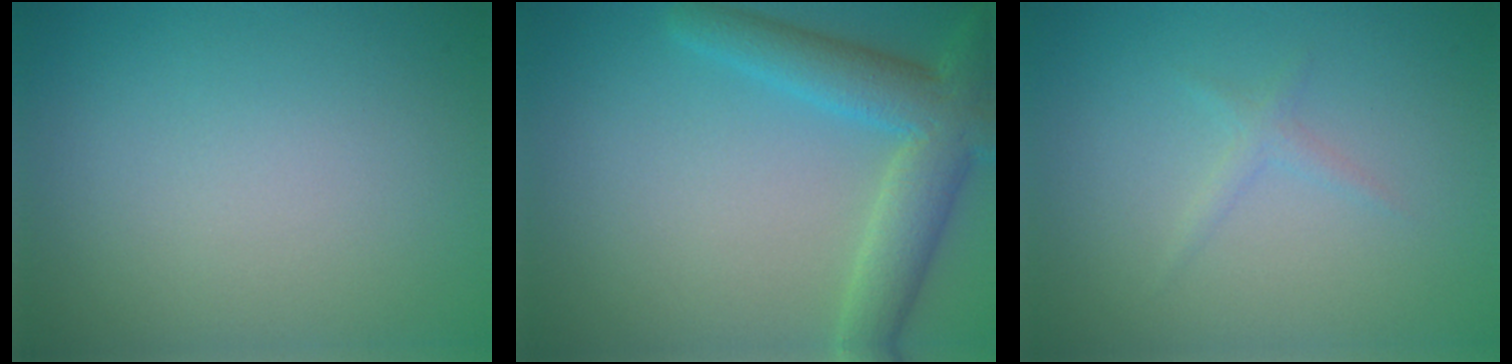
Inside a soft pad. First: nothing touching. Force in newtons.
{"total": 5.8, "press": 5.8, "slide": 0.3}
{"total": 0.9, "press": 0.9, "slide": 0.0}